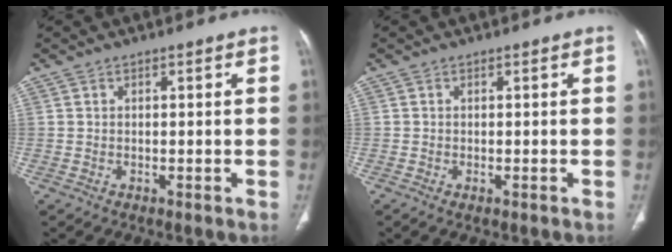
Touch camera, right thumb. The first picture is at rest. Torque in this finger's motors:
{"motor_torque": [2.48, 2.28, -0.22, -0.15, 0.06]}